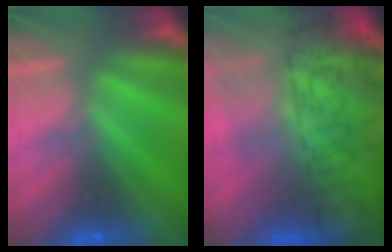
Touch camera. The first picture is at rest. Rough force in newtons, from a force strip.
{"total": 5.8}